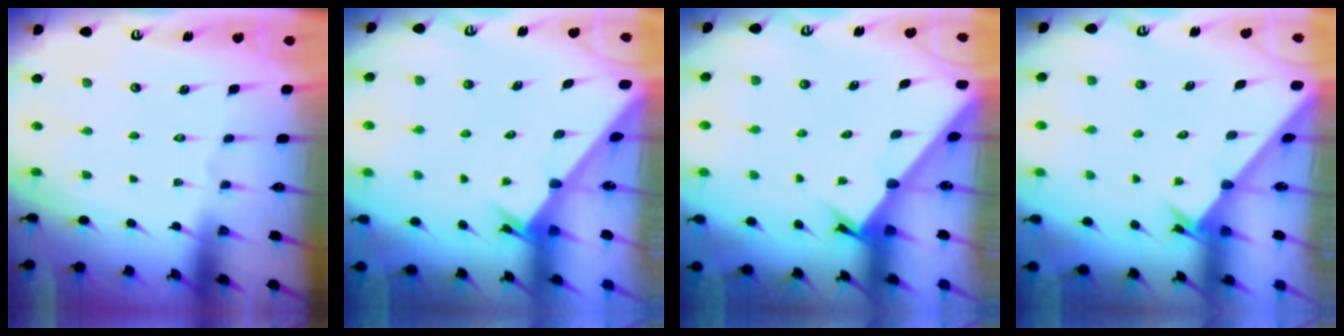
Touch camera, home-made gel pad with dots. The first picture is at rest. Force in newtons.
{"total": 2.4, "press": 2.4, "slide": 0.2}
{"total": 1.8, "press": 1.8, "slide": 0.2}
{"total": 2.5, "press": 2.5, "slide": 0.2}